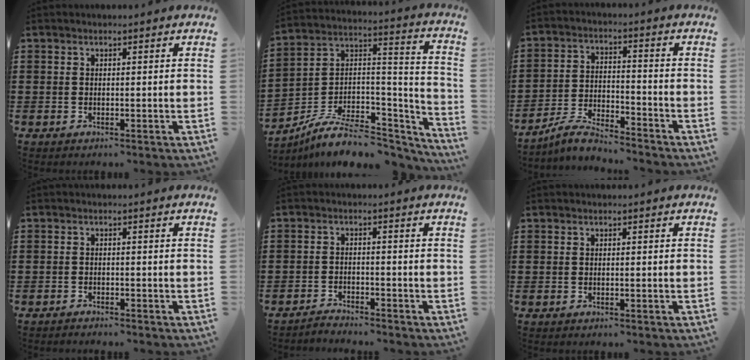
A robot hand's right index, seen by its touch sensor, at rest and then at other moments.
{"total": 9.3, "force": [-6.5, 3.8, 5.6], "torque": [-0.105, 0.012, -0.123]}
{"total": 5.5, "force": [-5.3, 0.3, 1.6], "torque": [-0.049, -0.003, -0.107]}
{"total": 1.1, "force": [-1.1, 0.0, 0.0], "torque": [-0.002, 0.002, -0.023]}
{"total": 2.1, "force": [-2.1, 0.0, -0.1], "torque": [-0.006, 0.003, -0.045]}
{"total": 0.0}